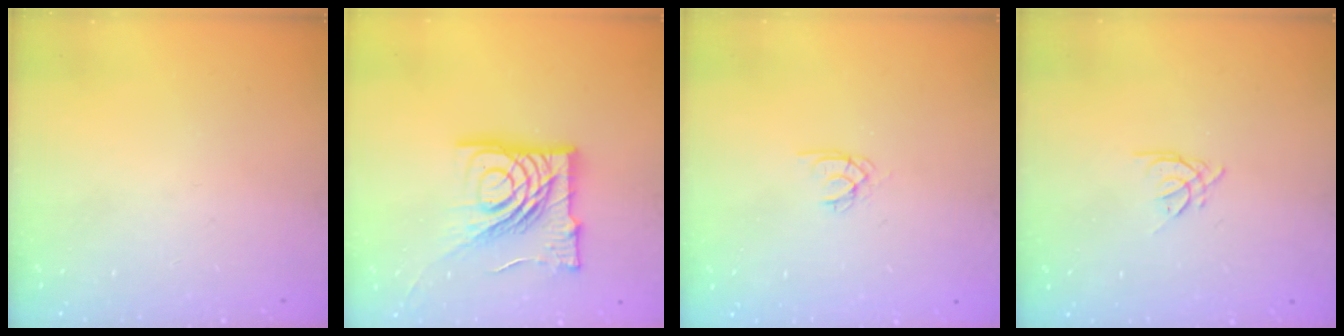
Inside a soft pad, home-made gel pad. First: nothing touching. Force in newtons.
{"total": 23.5, "press": 23.3, "slide": 2.7}
{"total": 1.9, "press": 1.9, "slide": 0.2}
{"total": 3.3, "press": 3.3, "slide": 0.5}